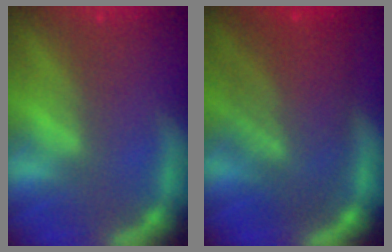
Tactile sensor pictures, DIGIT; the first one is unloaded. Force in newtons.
{"total": 9.5}